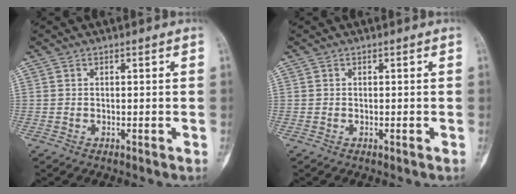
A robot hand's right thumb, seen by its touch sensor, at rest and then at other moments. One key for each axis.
{"total": 0.0}